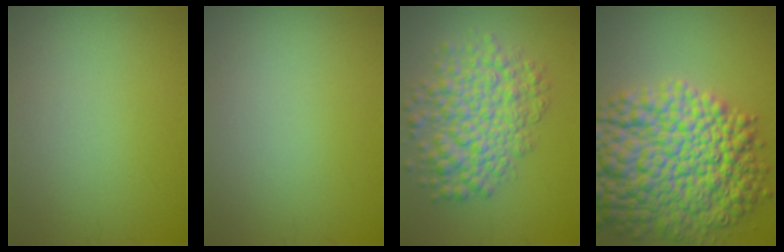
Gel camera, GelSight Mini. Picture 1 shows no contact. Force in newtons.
{"total": 0.0}
{"total": 6.7, "press": 6.7, "slide": 0.1}
{"total": 14.0, "press": 14.0, "slide": 0.2}